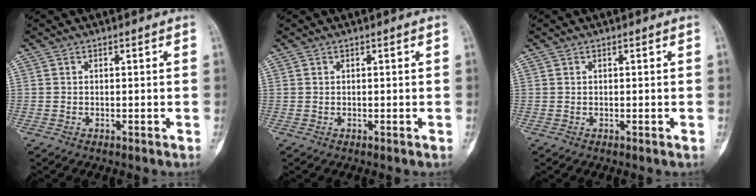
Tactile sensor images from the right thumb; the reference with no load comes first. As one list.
[{"total": 0.0}, {"total": 0.0}]